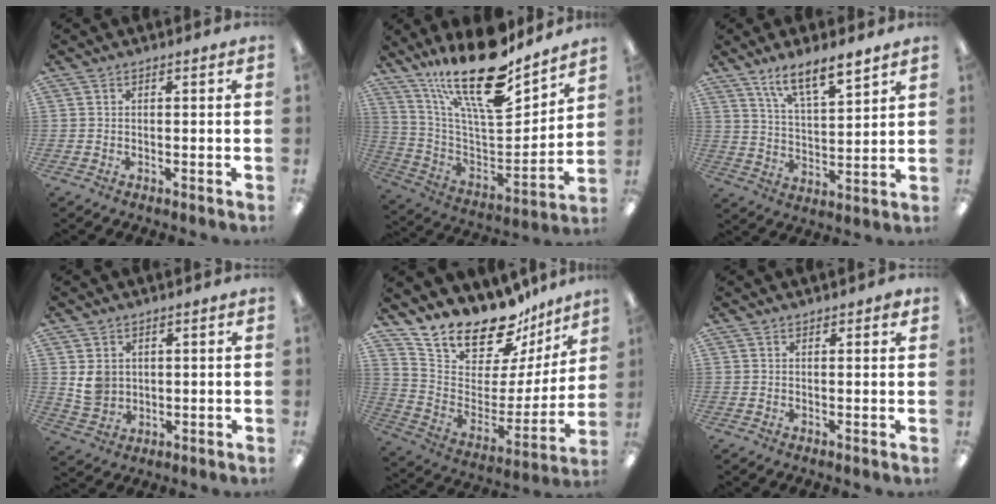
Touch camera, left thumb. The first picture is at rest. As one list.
[{"total": 23.5, "force": [17.0, 7.3, 14.5], "torque": [-0.268, -0.113, 0.290]}, {"total": 9.5, "force": [7.8, 2.4, 4.8], "torque": [-0.080, -0.048, 0.138]}, {"total": 5.3, "force": [1.7, 4.6, 1.8], "torque": [-0.027, 0.005, 0.034]}, {"total": 18.8, "force": [17.2, 6.2, 4.3], "torque": [-0.084, -0.151, 0.303]}, {"total": 1.4, "force": [1.2, 0.5, 0.5], "torque": [-0.003, -0.002, 0.020]}]